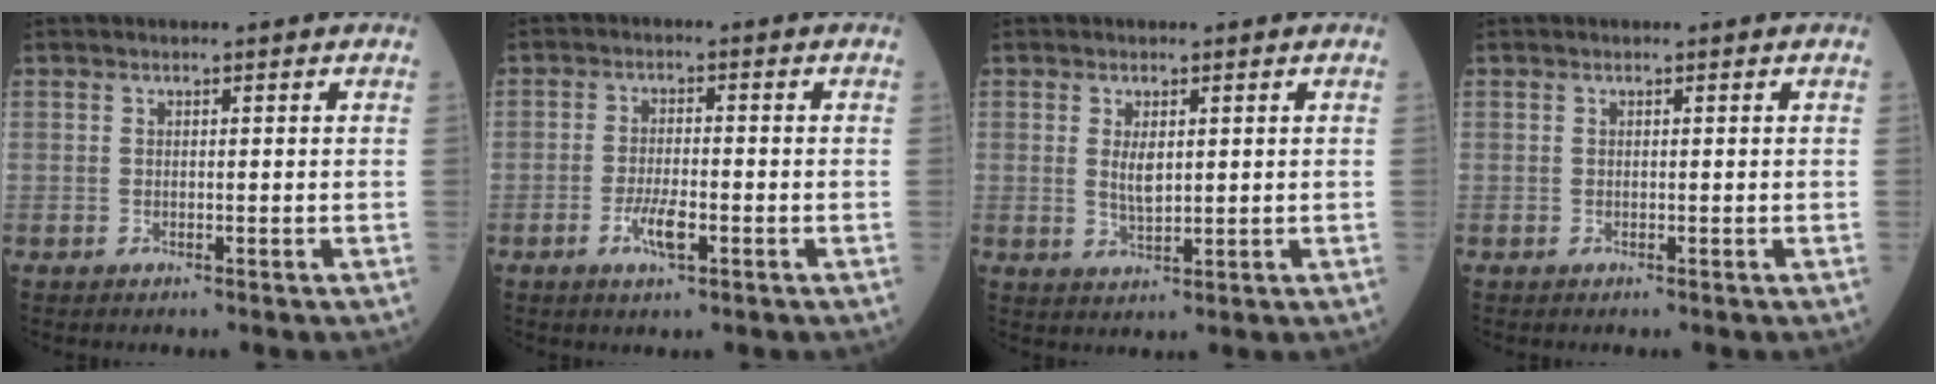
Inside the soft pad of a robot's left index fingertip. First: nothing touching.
{"total": 3.9, "force": [-1.7, 0.8, 3.4], "torque": [-0.064, -0.001, -0.031]}
{"total": 2.9, "force": [0.7, 1.0, 2.6], "torque": [-0.053, -0.006, 0.016]}
{"total": 0.0}